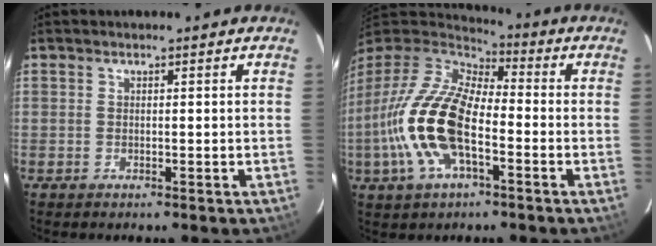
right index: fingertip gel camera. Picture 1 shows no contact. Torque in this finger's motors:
{"motor_torque": [2.14, 0.00, 1.05, 0.21]}